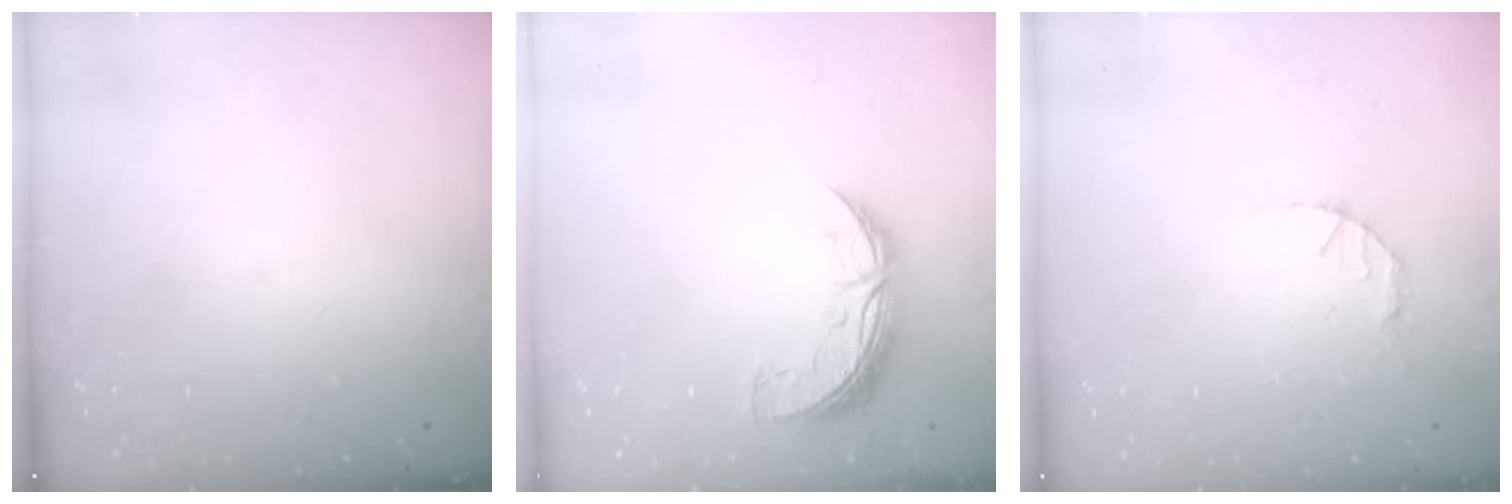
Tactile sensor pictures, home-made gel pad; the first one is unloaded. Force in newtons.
{"total": 8.4, "press": 8.4, "slide": 0.3}
{"total": 2.8, "press": 2.8, "slide": 0.4}